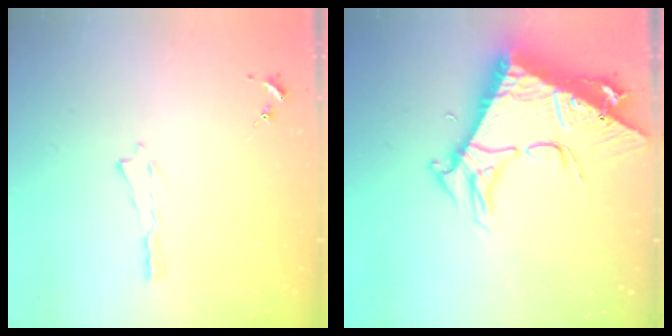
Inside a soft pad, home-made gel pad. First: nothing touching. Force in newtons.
{"total": 10.8, "press": 10.8, "slide": 0.9}